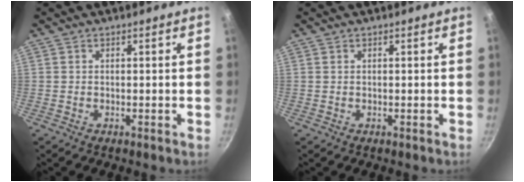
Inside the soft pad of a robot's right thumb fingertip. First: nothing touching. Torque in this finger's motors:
{"motor_torque": [0.00, -0.07, 0.42, -0.04, 0.00]}